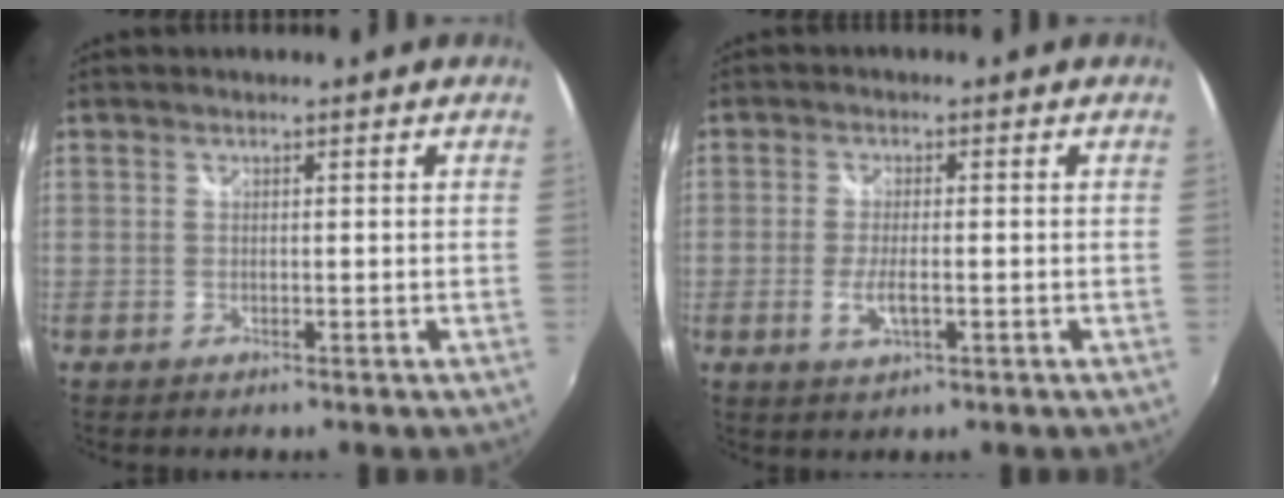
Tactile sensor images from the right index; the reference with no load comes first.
{"total": 4.1, "force": [-1.2, 1.2, 3.7], "torque": [-0.076, -0.009, -0.022]}